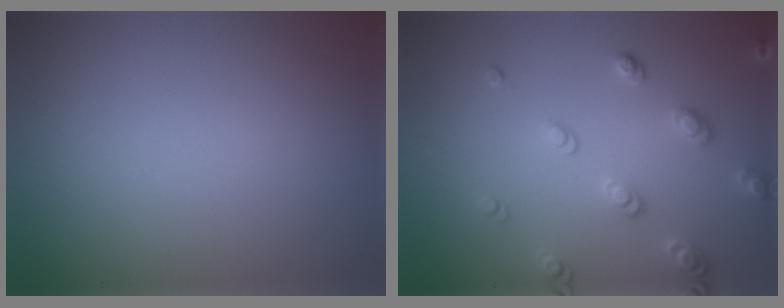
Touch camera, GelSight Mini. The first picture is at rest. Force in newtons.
{"total": 2.6, "press": 2.4, "slide": 0.9}